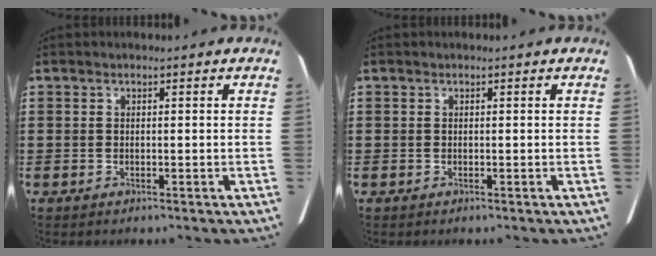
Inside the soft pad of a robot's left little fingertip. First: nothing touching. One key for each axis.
{"total": 0.0}